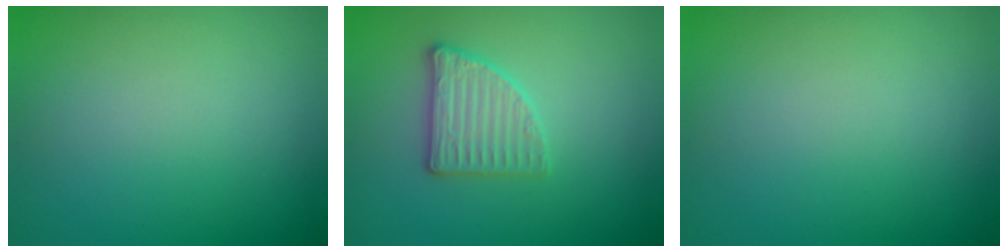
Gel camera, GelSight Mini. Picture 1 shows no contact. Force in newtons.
{"total": 2.8, "press": 2.7, "slide": 0.8}
{"total": 0.0}